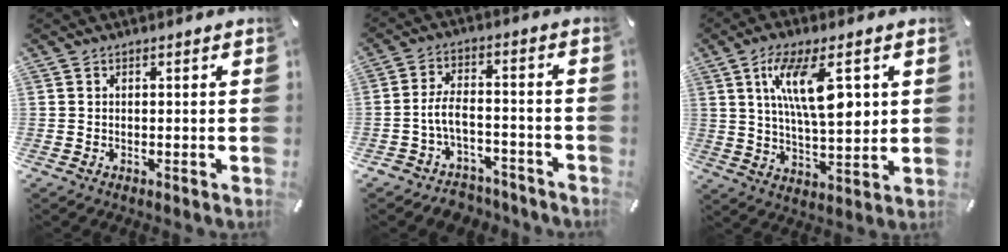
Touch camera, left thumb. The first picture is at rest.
{"total": 7.2, "force": [-3.5, 4.5, 4.4], "torque": [-0.093, 0.012, -0.067]}
{"total": 15.1, "force": [5.2, 5.4, 13.1], "torque": [-0.229, -0.004, 0.082]}